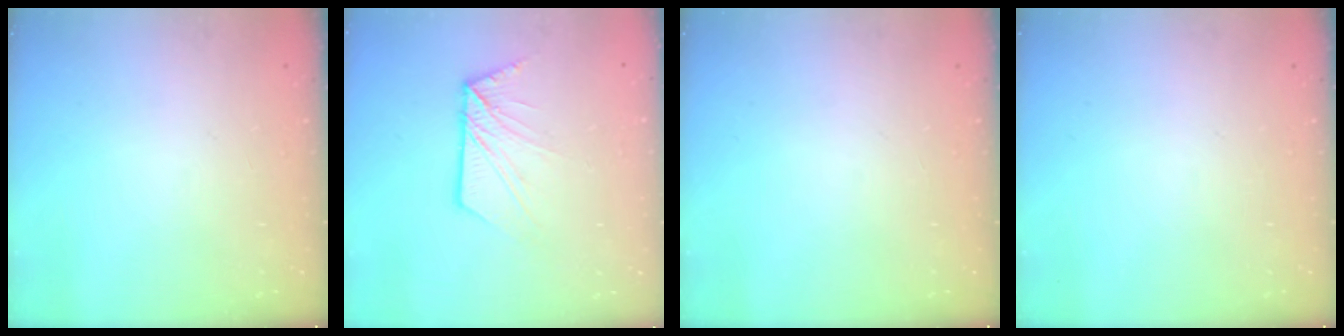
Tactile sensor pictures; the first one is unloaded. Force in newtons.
{"total": 10.2, "press": 10.1, "slide": 1.1}
{"total": 0.0}
{"total": 0.0}